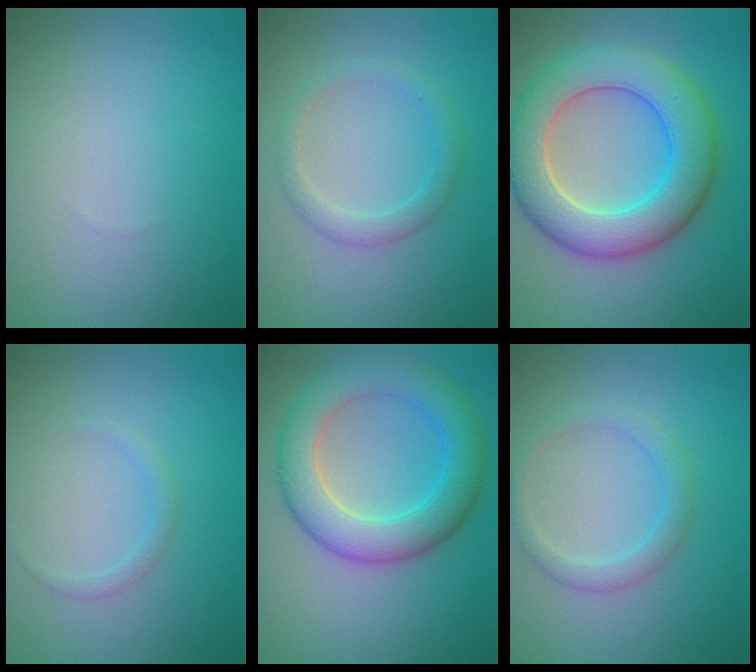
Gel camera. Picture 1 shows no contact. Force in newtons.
{"total": 2.0, "press": 2.0, "slide": 0.1}
{"total": 8.4, "press": 8.4, "slide": 0.6}
{"total": 1.0, "press": 1.0, "slide": 0.0}
{"total": 6.5, "press": 6.5, "slide": 0.4}
{"total": 2.1, "press": 2.1, "slide": 0.1}